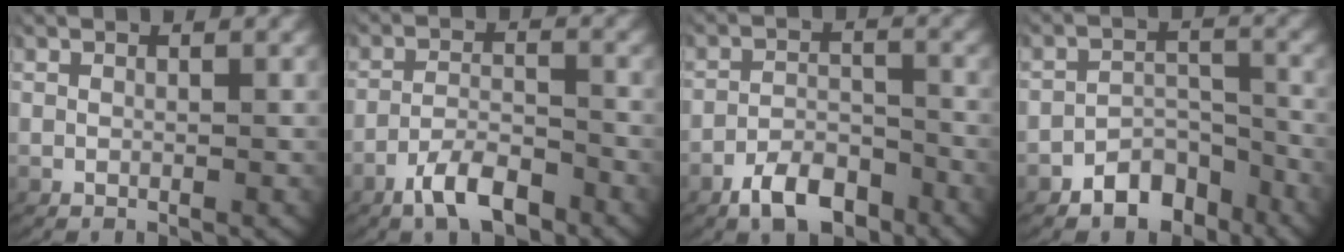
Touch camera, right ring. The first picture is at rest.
{"total": 4.7, "force": [-3.5, 1.9, 2.5], "torque": [-0.039, -0.006, -0.062]}
{"total": 5.1, "force": [-4.0, 2.4, 2.1], "torque": [-0.025, -0.008, -0.069]}
{"total": 5.0, "force": [-3.8, 2.7, 1.6], "torque": [-0.017, -0.006, -0.066]}